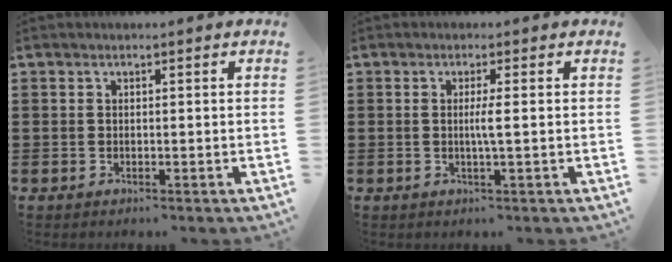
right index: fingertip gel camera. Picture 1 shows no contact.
{"total": 2.4, "force": [-0.1, -0.3, 2.4], "torque": [-0.044, -0.006, -0.005]}